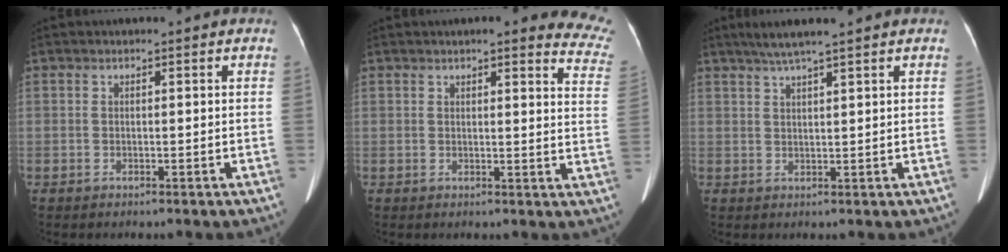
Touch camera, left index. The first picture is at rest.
{"total": 13.1, "force": [11.8, 2.3, 5.0], "torque": [-0.019, -0.040, 0.096]}
{"total": 5.1, "force": [4.0, -0.6, 3.2], "torque": [-0.058, 0.020, 0.072]}